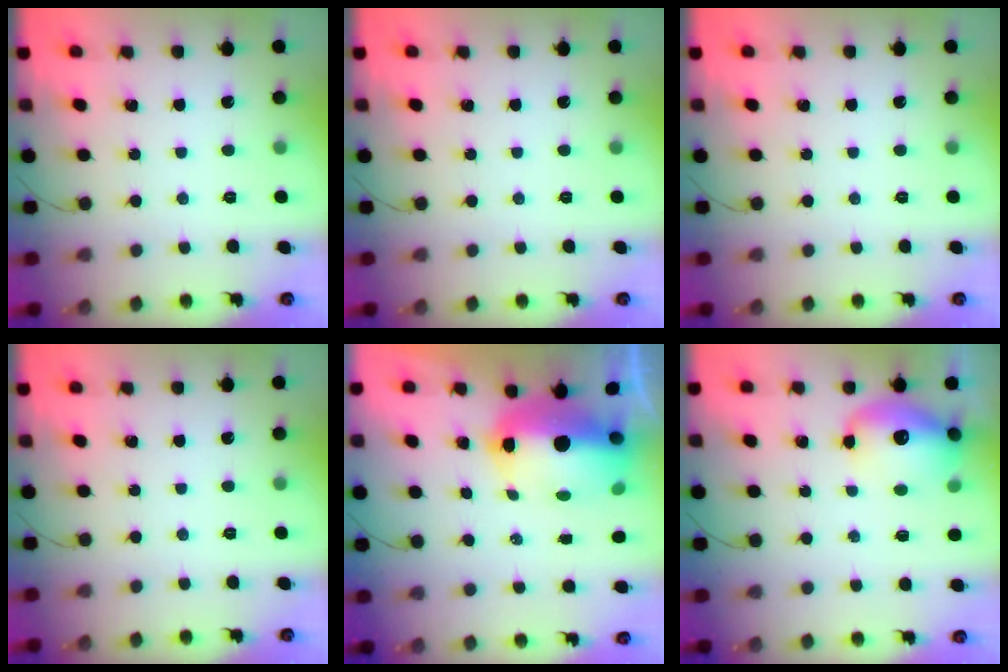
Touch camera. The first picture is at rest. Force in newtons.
{"total": 0.0}
{"total": 0.0}
{"total": 0.0}
{"total": 13.3, "press": 13.0, "slide": 2.6}
{"total": 13.0, "press": 12.6, "slide": 3.0}